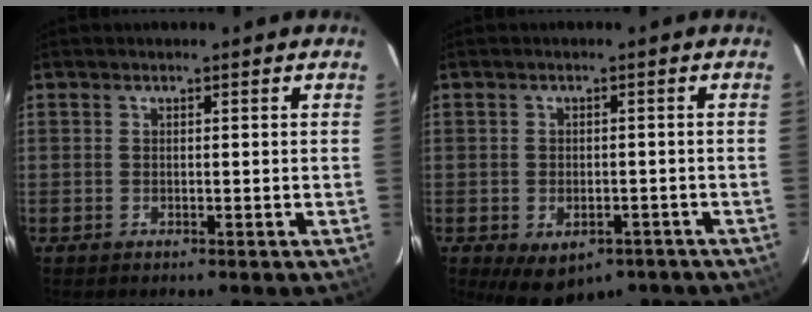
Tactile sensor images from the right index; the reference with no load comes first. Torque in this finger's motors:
{"motor_torque": [1.10, -1.04, 0.50, 0.07]}